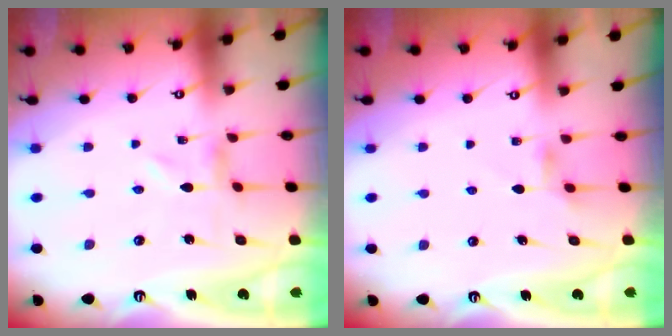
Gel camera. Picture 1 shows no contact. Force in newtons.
{"total": 2.2, "press": 2.1, "slide": 0.4}